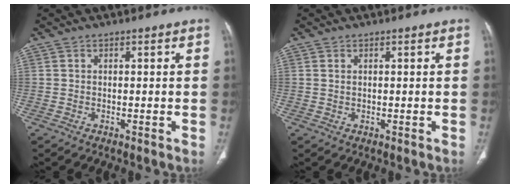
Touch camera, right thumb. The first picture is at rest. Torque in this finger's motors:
{"motor_torque": [-0.05, -0.23, 0.02, -0.21, -0.03]}